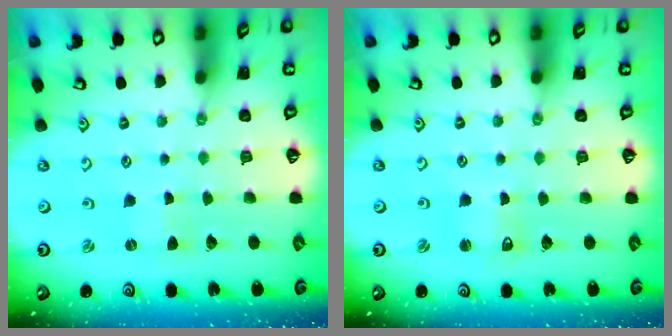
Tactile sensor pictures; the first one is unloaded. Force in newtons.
{"total": 1.9, "press": 1.9, "slide": 0.3}